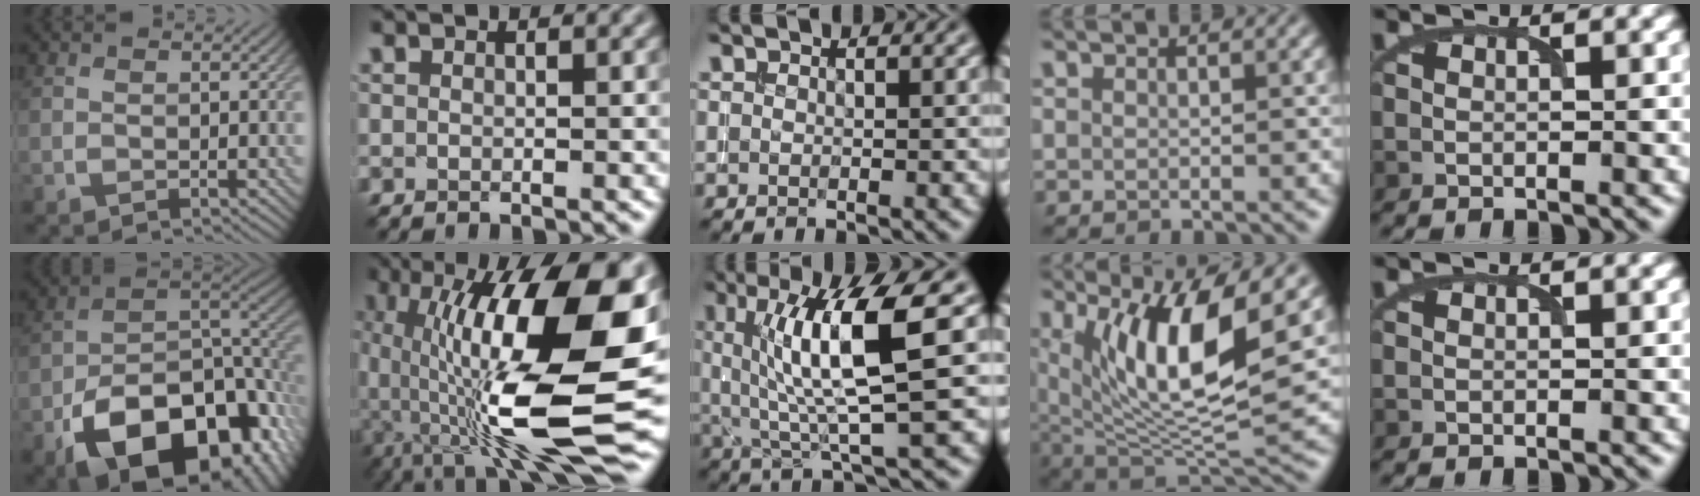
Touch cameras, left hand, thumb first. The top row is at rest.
{"thumb": {"total": 18.5, "force": [-9.5, 10.5, 11.9], "torque": [-0.175, -0.047, -0.145]}, "index": {"total": 17.0, "force": [-2.0, 5.4, 16.0], "torque": [-0.276, 0.023, -0.042]}, "middle": {"total": 9.4, "force": [2.2, 2.0, 8.9], "torque": [-0.134, -0.006, 0.038]}, "ring": {"total": 10.3, "force": [3.5, 2.8, 9.3], "torque": [-0.158, -0.012, 0.068]}}